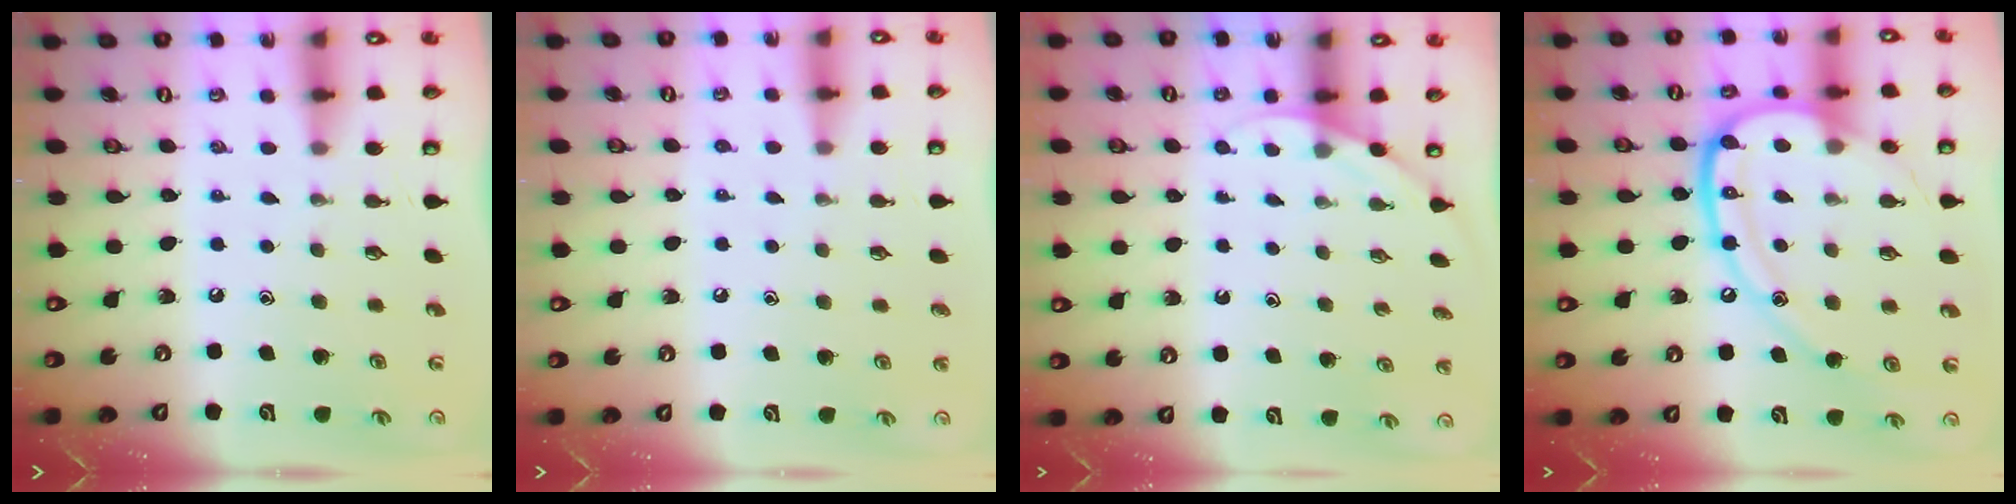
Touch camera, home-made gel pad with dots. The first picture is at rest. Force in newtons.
{"total": 3.1, "press": 3.1, "slide": 0.3}
{"total": 2.6, "press": 2.6, "slide": 0.1}
{"total": 18.1, "press": 18.0, "slide": 1.8}